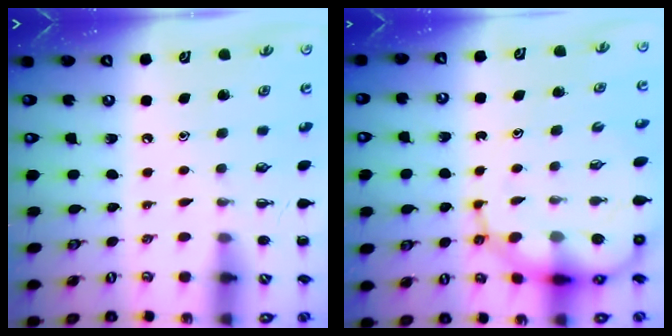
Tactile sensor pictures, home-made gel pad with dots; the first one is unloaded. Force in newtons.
{"total": 15.1, "press": 14.7, "slide": 3.7}